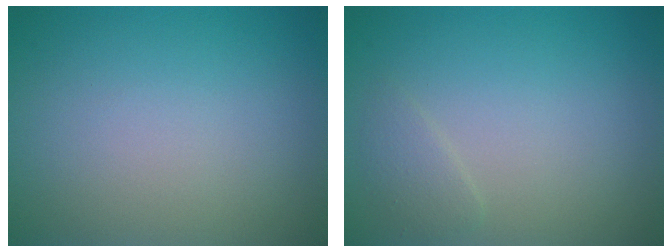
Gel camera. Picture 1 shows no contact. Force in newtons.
{"total": 1.1, "press": 1.1, "slide": 0.1}